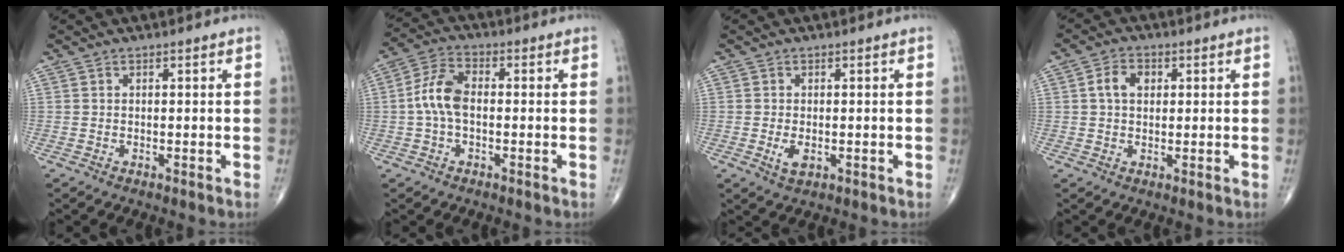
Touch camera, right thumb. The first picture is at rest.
{"total": 7.4, "force": [-0.5, 4.1, 6.1], "torque": [-0.129, 0.022, -0.017]}
{"total": 2.7, "force": [-0.6, 1.5, 2.2], "torque": [-0.042, -0.005, -0.009]}
{"total": 4.4, "force": [0.9, 3.1, 2.9], "torque": [-0.050, 0.008, 0.013]}